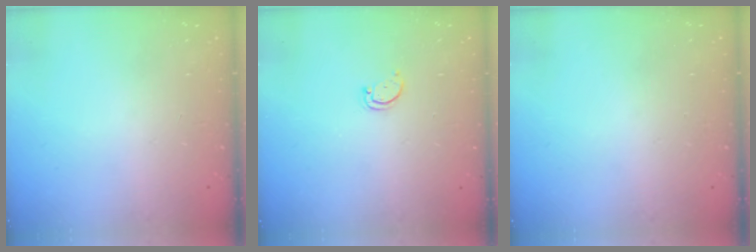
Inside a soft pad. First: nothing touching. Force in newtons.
{"total": 2.6, "press": 2.5, "slide": 0.4}
{"total": 0.0}